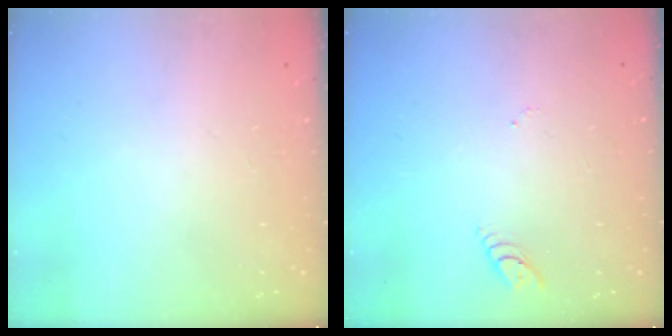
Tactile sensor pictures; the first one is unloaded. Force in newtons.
{"total": 3.0, "press": 2.9, "slide": 0.4}